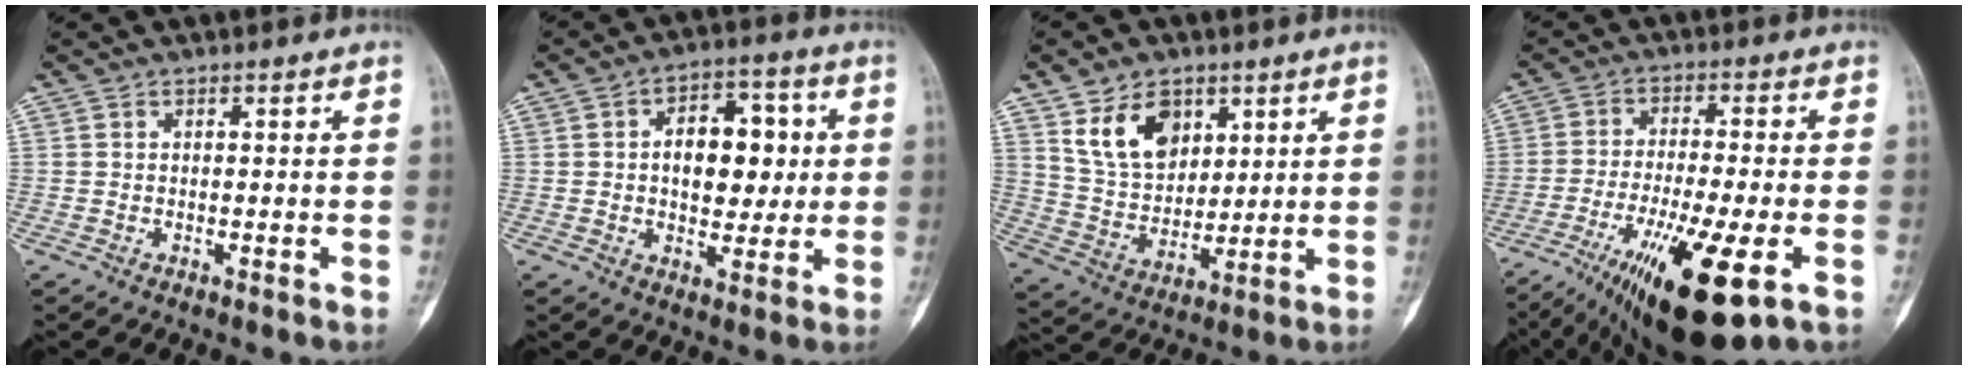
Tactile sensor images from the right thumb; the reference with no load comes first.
{"total": 12.2, "force": [1.4, 7.7, 9.4], "torque": [-0.093, 0.012, 0.020]}
{"total": 12.2, "force": [5.9, 8.3, 6.7], "torque": [-0.091, -0.033, 0.124]}
{"total": 17.4, "force": [-7.6, 3.9, 15.2], "torque": [-0.265, -0.009, -0.115]}